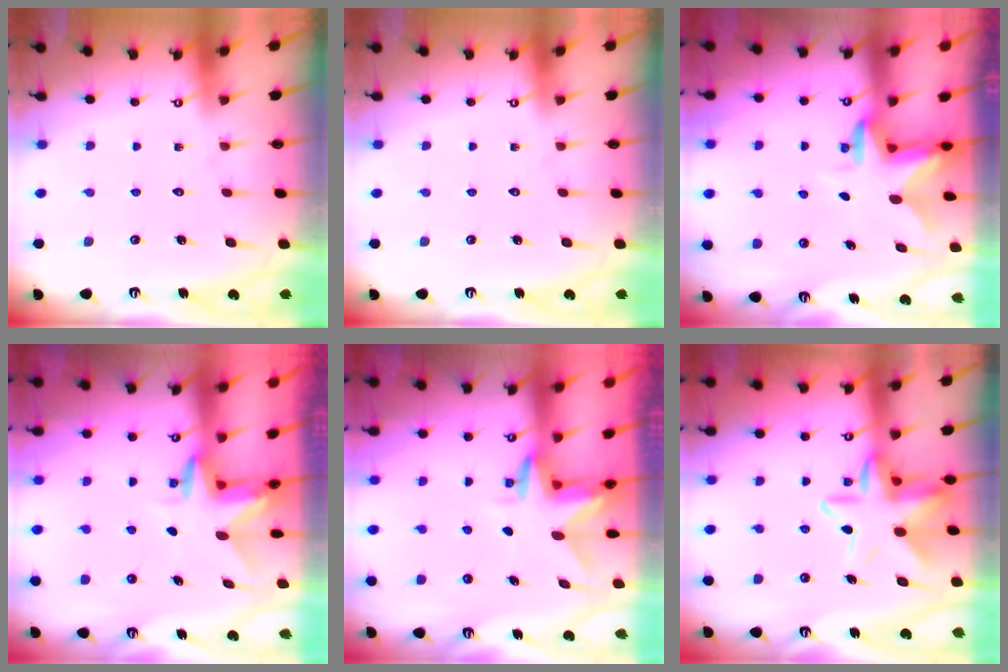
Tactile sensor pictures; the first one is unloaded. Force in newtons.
{"total": 0.0}
{"total": 2.4, "press": 2.4, "slide": 0.4}
{"total": 3.1, "press": 3.1, "slide": 0.2}
{"total": 2.9, "press": 2.9, "slide": 0.2}
{"total": 12.7, "press": 12.6, "slide": 1.8}